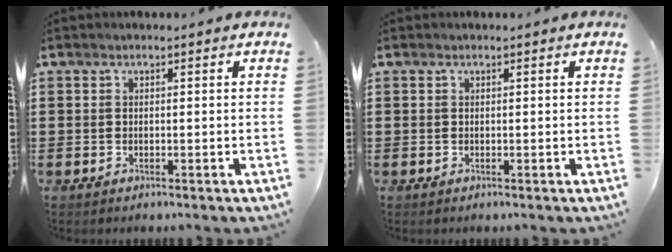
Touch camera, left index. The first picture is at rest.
{"total": 0.0}